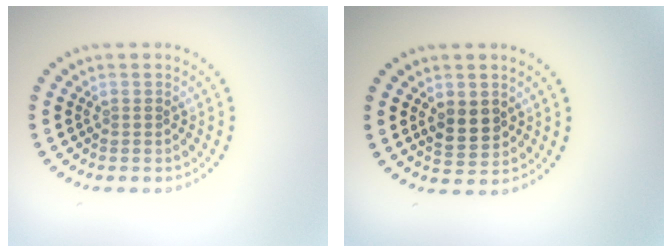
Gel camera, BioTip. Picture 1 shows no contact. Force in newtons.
{"total": 2.6, "press": 2.6, "slide": 0.5}